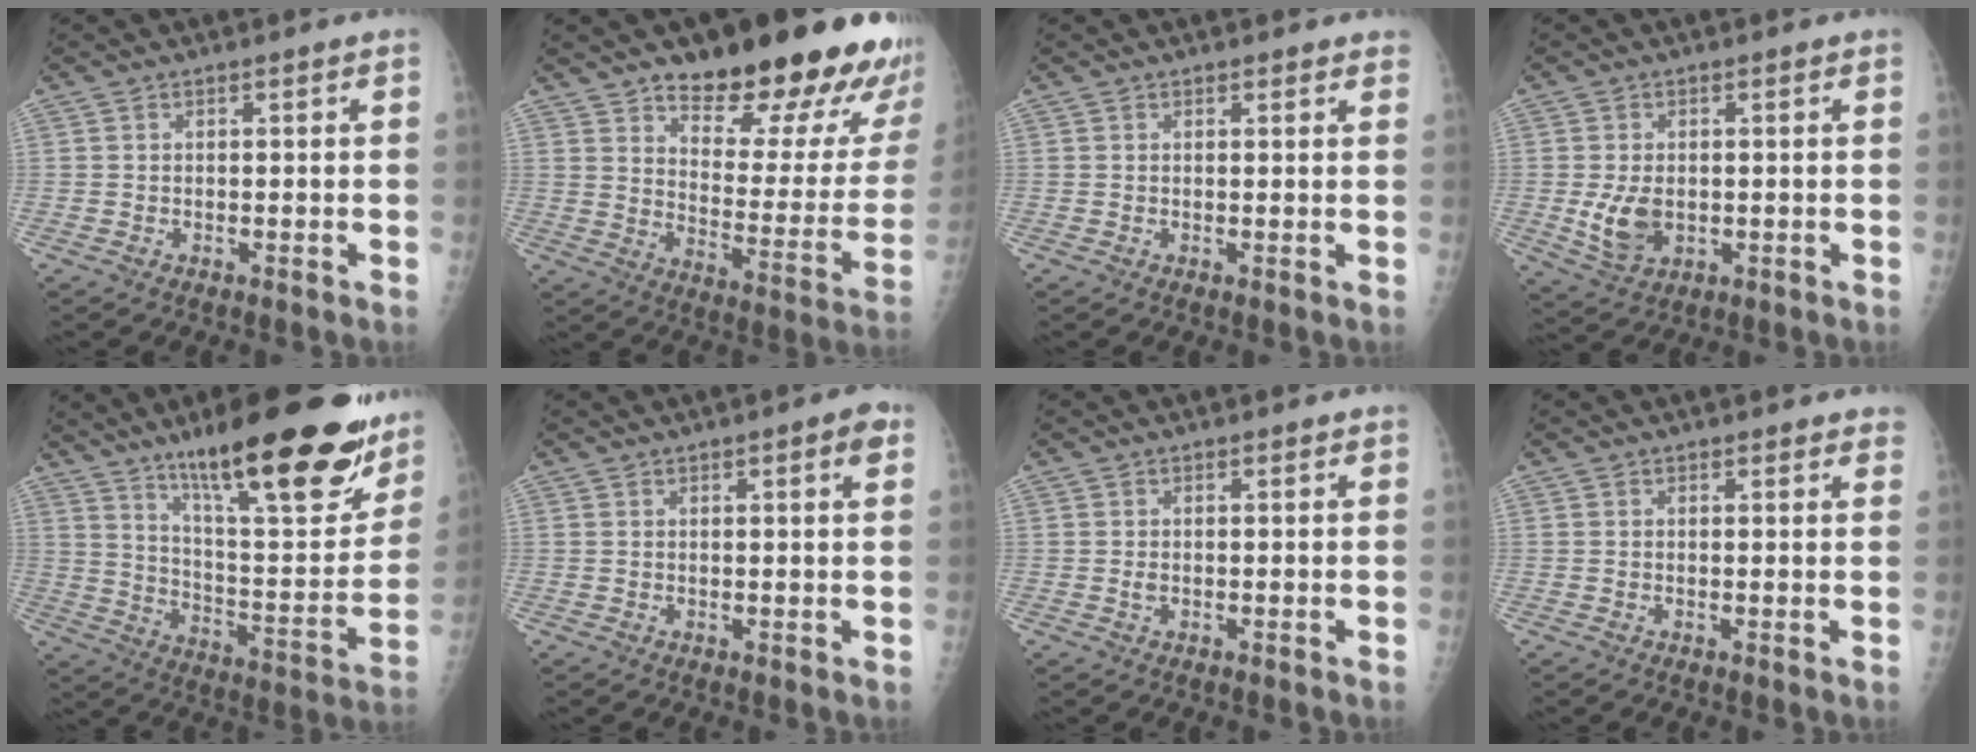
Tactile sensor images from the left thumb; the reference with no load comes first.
{"total": 26.7, "force": [19.5, 9.1, 15.9], "torque": [-0.169, -0.109, 0.260]}
{"total": 1.4, "force": [1.2, 0.5, 0.5], "torque": [0.004, -0.002, 0.012]}
{"total": 6.3, "force": [-0.5, 4.3, 4.5], "torque": [-0.076, -0.010, 0.003]}
{"total": 29.3, "force": [18.7, 7.5, 21.2], "torque": [-0.277, -0.072, 0.291]}
{"total": 3.3, "force": [1.6, 0.7, 2.8], "torque": [-0.032, -0.003, 0.019]}
{"total": 0.8, "force": [0.2, 0.5, 0.5], "torque": [-0.009, 0.000, 0.002]}
{"total": 2.1, "force": [1.8, 0.8, 0.7], "torque": [0.010, -0.004, 0.014]}